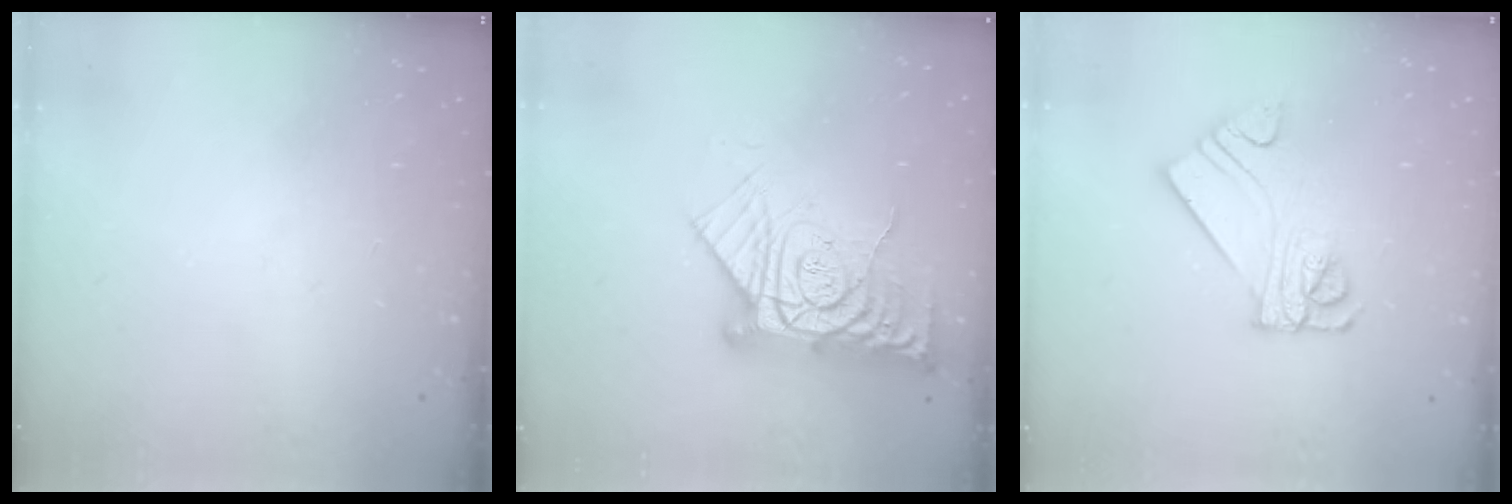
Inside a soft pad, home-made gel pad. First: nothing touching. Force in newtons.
{"total": 17.3, "press": 17.2, "slide": 1.7}
{"total": 11.4, "press": 11.3, "slide": 1.2}